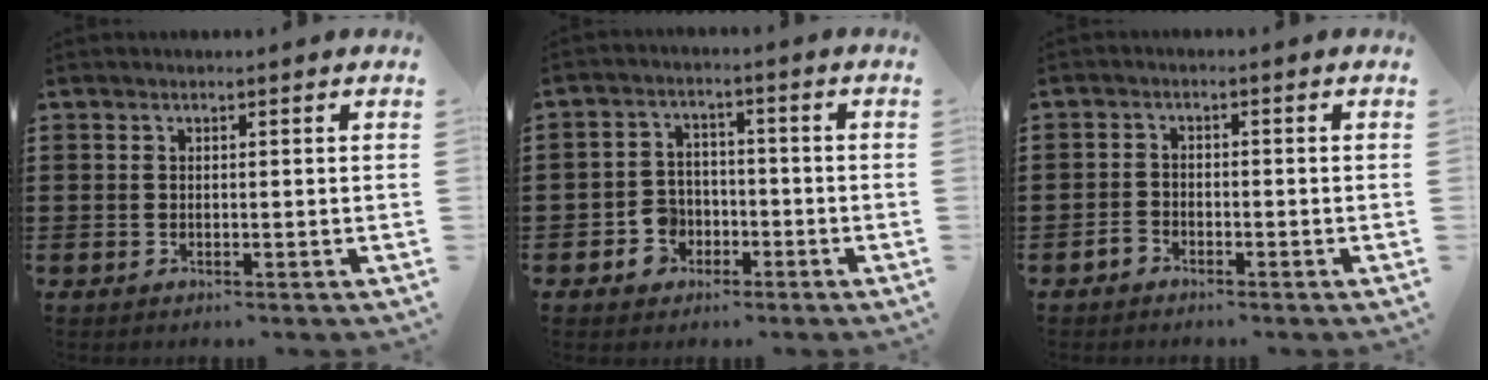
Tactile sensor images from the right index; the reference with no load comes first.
{"total": 4.5, "force": [-1.9, 3.8, 1.2], "torque": [-0.032, 0.011, -0.037]}
{"total": 1.6, "force": [-1.3, 0.9, 0.4], "torque": [-0.011, 0.003, -0.027]}